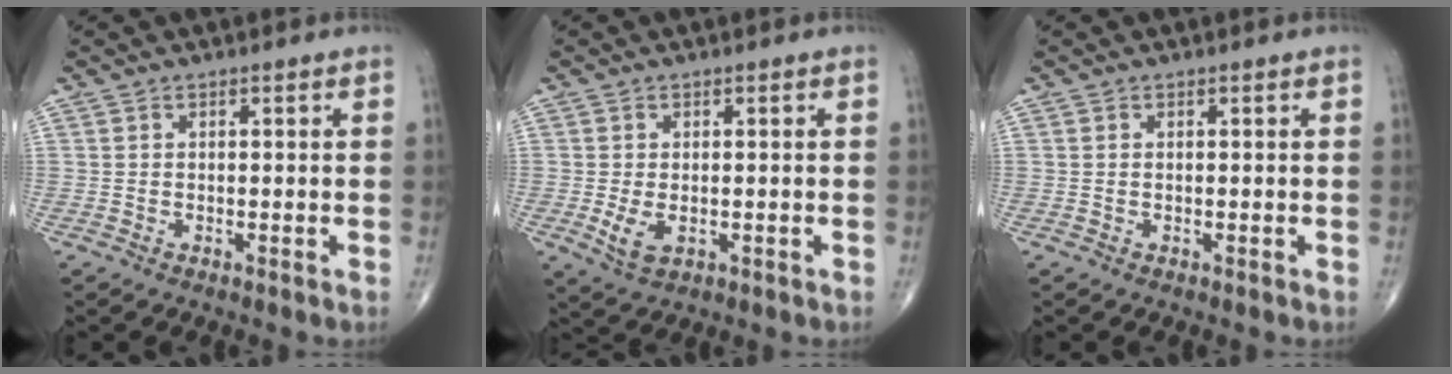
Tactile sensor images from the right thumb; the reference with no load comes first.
{"total": 3.9, "force": [-0.7, 2.3, 3.1], "torque": [-0.062, -0.010, -0.006]}
{"total": 0.0}